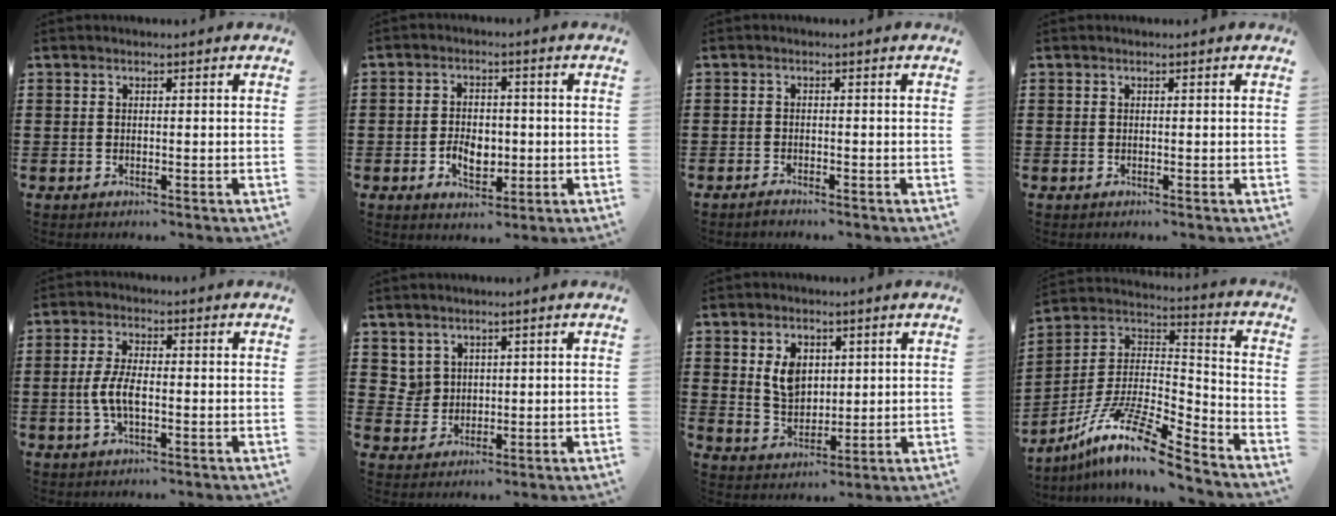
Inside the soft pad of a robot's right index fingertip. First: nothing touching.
{"total": 4.7, "force": [-1.2, 3.2, 3.3], "torque": [-0.048, 0.001, -0.025]}
{"total": 0.9, "force": [-0.9, 0.0, 0.2], "torque": [-0.007, -0.003, -0.016]}
{"total": 0.0}
{"total": 4.9, "force": [-0.9, 2.0, 4.4], "torque": [-0.107, -0.004, -0.025]}
{"total": 3.4, "force": [2.0, 2.8, 0.4], "torque": [-0.021, 0.012, 0.039]}
{"total": 5.7, "force": [1.8, 4.1, 3.5], "torque": [-0.075, 0.010, 0.031]}
{"total": 12.1, "force": [-9.2, 1.9, 7.7], "torque": [-0.159, 0.007, -0.182]}